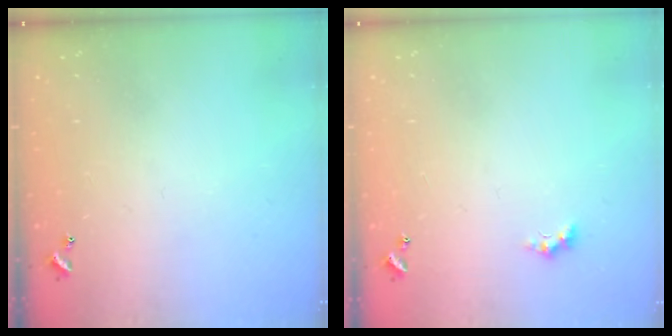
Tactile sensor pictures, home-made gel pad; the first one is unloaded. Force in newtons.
{"total": 1.1, "press": 1.1, "slide": 0.4}